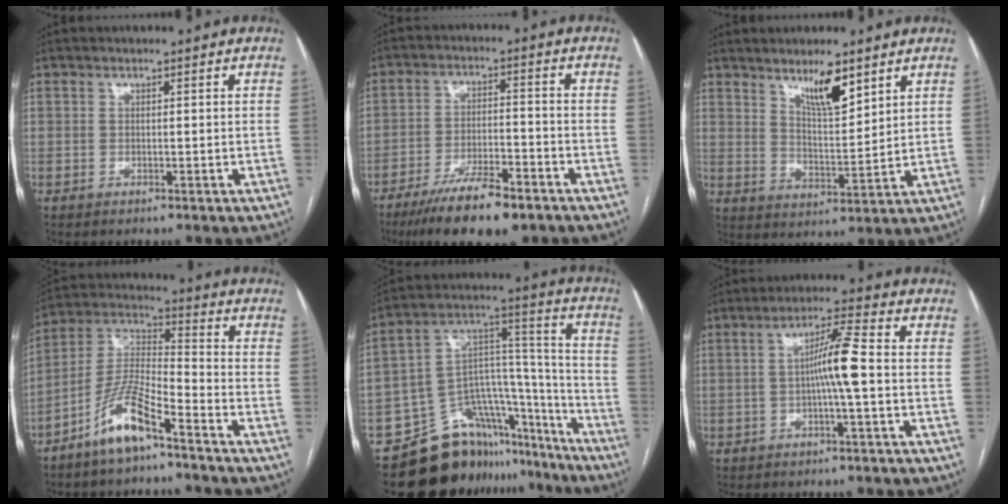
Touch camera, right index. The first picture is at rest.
{"total": 11.3, "force": [-8.1, 2.9, 7.4], "torque": [-0.126, -0.014, -0.136]}
{"total": 7.5, "force": [5.2, 1.5, 5.2], "torque": [-0.097, -0.009, 0.097]}
{"total": 10.3, "force": [-7.0, 1.9, 7.4], "torque": [-0.160, -0.005, -0.140]}
{"total": 20.3, "force": [-16.5, 10.0, 6.3], "torque": [-0.095, 0.078, -0.248]}
{"total": 6.6, "force": [-0.5, -0.2, 6.6], "torque": [-0.118, 0.011, -0.011]}